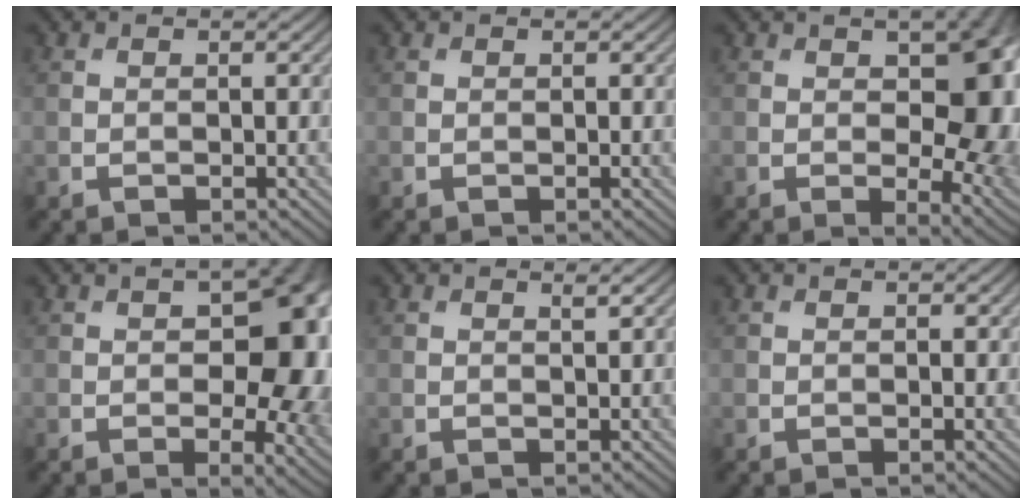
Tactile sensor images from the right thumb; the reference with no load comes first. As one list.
[{"total": 0.0}, {"total": 13.3, "force": [0.8, 7.4, 11.0], "torque": [-0.135, -0.017, 0.030]}, {"total": 15.0, "force": [0.8, 8.8, 12.1], "torque": [-0.128, -0.014, 0.029]}, {"total": 0.6, "force": [0.4, 0.0, 0.4], "torque": [-0.007, 0.000, 0.007]}, {"total": 0.0}]